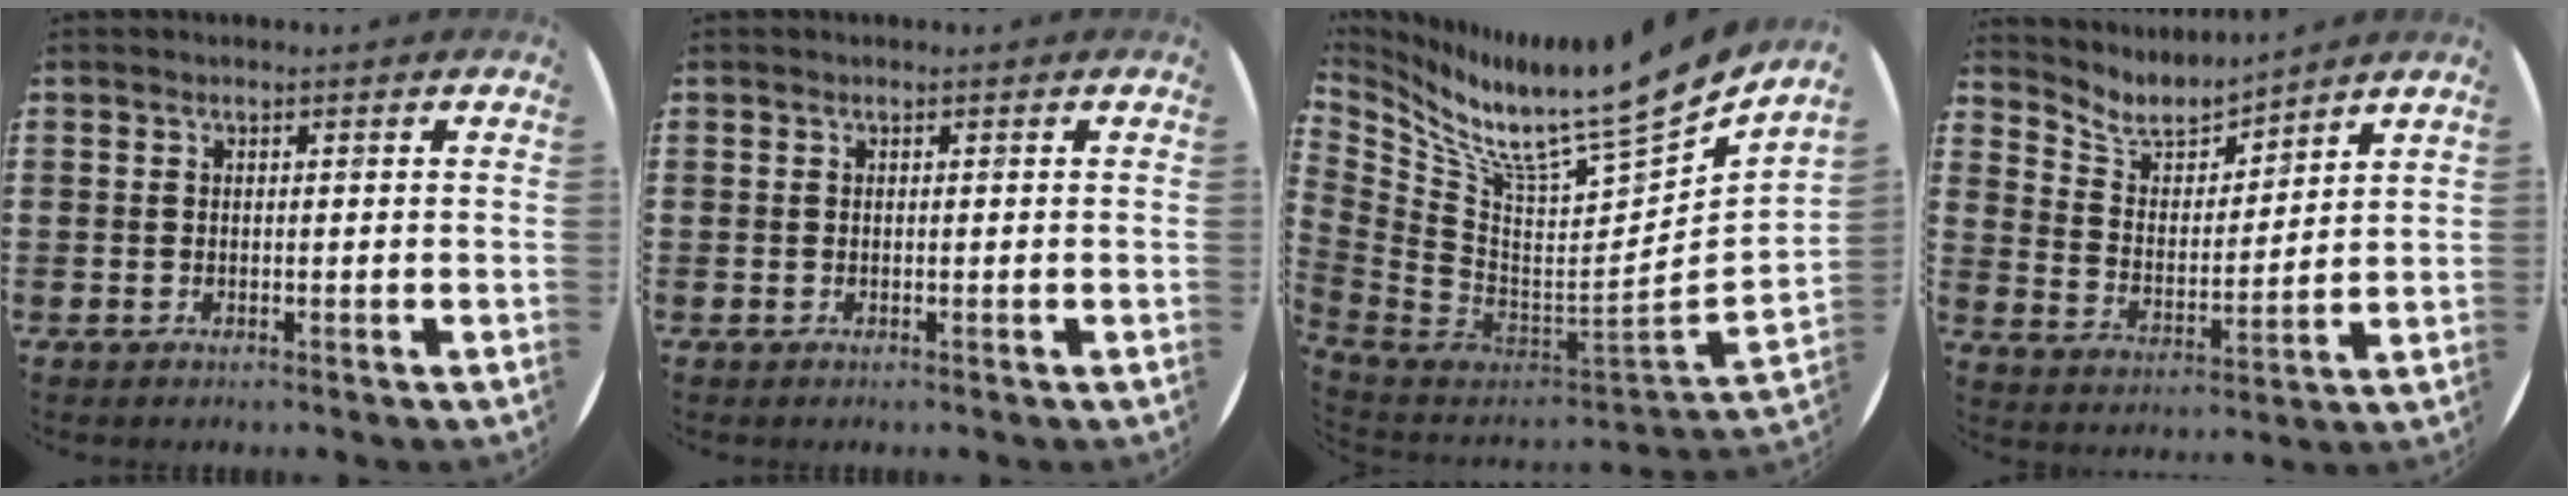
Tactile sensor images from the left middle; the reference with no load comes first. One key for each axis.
{"total": 0.0}
{"total": 11.5, "fx": 9.4, "fy": 0.1, "fz": 6.7, "tx": -0.151, "ty": -0.097, "tz": 0.148}
{"total": 6.3, "fx": 5.8, "fy": 2.1, "fz": 1.4, "tx": -0.056, "ty": -0.034, "tz": 0.101}